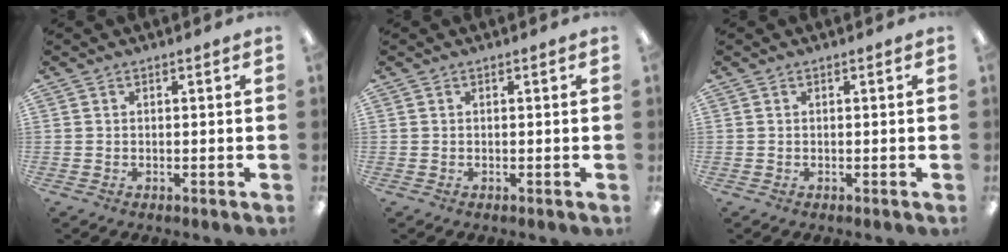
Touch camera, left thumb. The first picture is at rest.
{"total": 0.0}
{"total": 0.0}